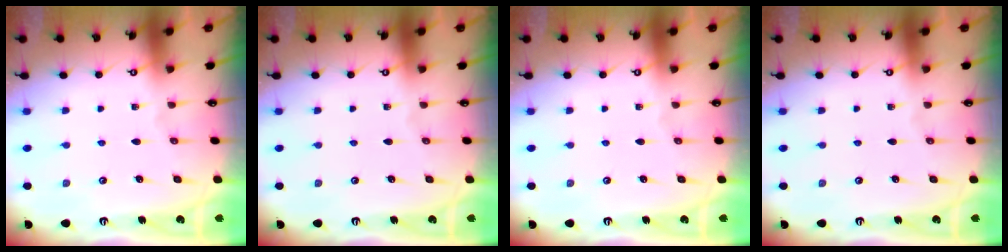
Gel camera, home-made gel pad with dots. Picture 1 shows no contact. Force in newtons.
{"total": 0.0}
{"total": 0.0}
{"total": 0.0}